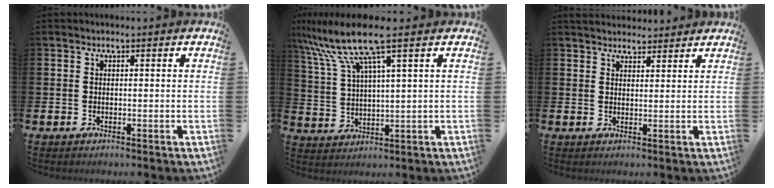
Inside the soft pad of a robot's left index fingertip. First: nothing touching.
{"total": 9.6, "force": [6.8, 1.3, 6.7], "torque": [-0.155, -0.015, 0.119]}
{"total": 3.1, "force": [3.0, 1.0, 0.0], "torque": [0.004, -0.013, 0.054]}